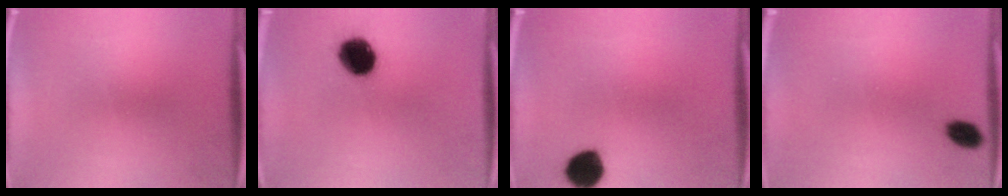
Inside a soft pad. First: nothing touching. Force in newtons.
{"total": 11.8}
{"total": 8.3}
{"total": 3.3}